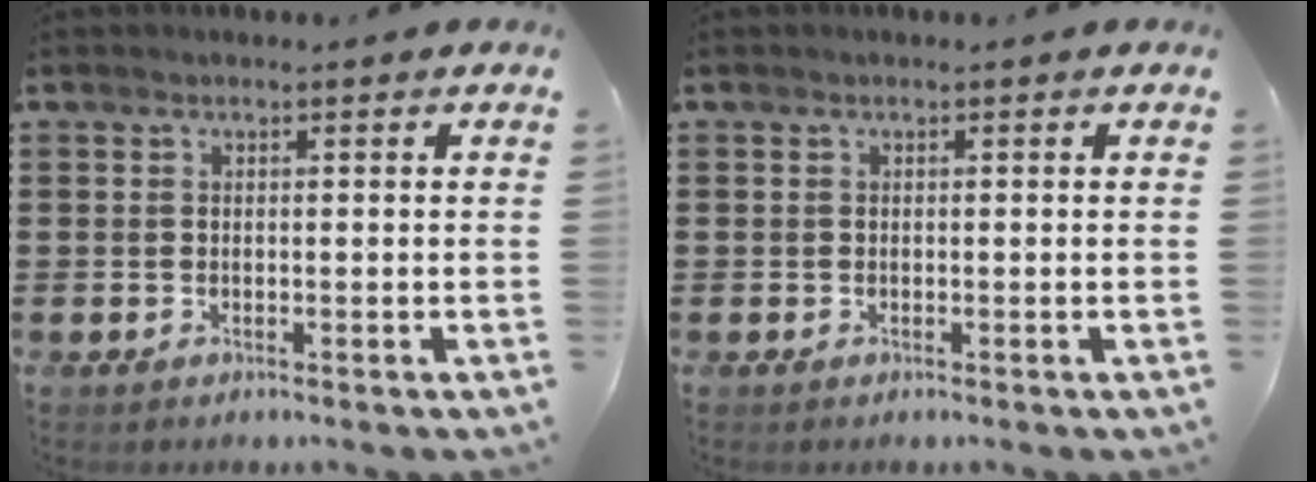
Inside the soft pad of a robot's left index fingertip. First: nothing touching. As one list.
[{"total": 0.0}]